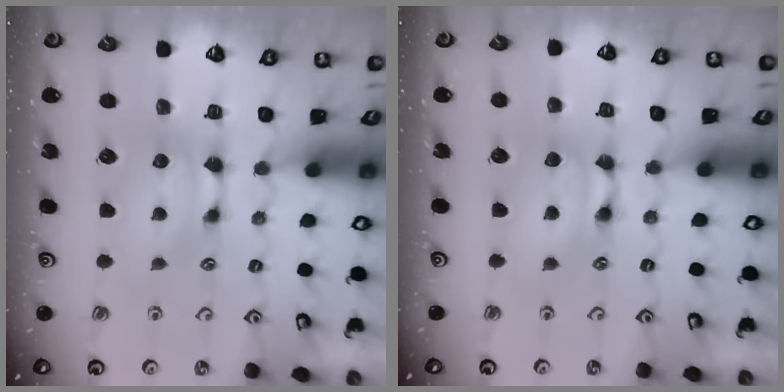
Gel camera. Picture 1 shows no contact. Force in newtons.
{"total": 1.9, "press": 1.9, "slide": 0.1}